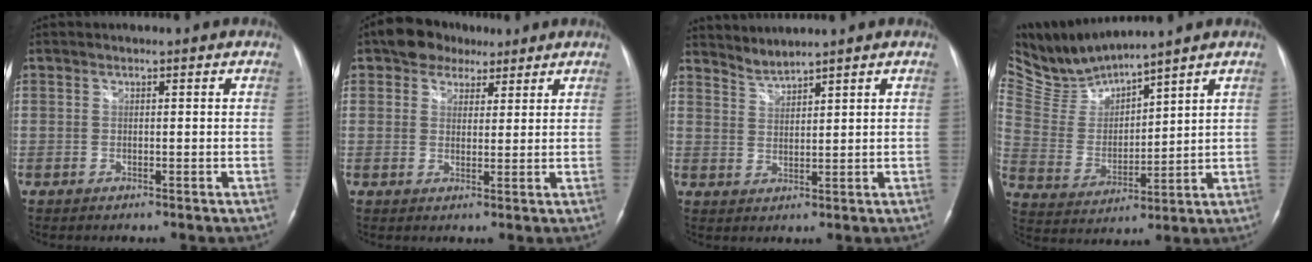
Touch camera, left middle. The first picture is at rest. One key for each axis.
{"total": 5.9, "fx": 4.0, "fy": 3.9, "fz": 1.8, "tx": -0.031, "ty": 0.019, "tz": 0.068}
{"total": 2.7, "fx": 2.6, "fy": -0.6, "fz": -0.3, "tx": 0.001, "ty": 0.000, "tz": 0.060}
{"total": 8.9, "fx": 8.9, "fy": -0.2, "fz": 1.2, "tx": -0.053, "ty": 0.006, "tz": 0.199}